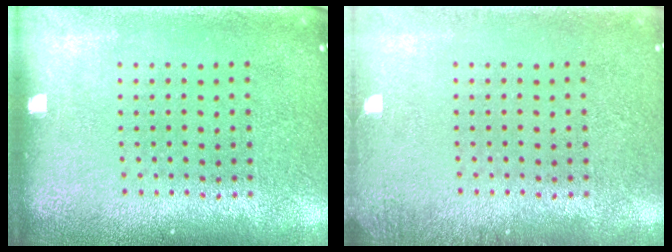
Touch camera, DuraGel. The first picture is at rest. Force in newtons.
{"total": 1.0, "press": 1.0, "slide": 0.1}